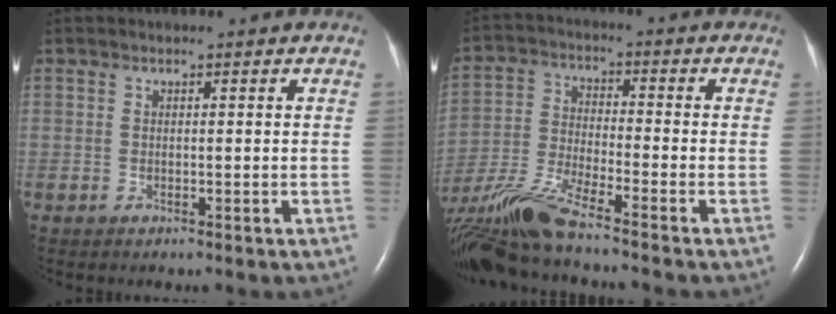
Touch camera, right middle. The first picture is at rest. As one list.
[{"total": 12.8, "force": [-10.8, -0.6, 6.9], "torque": [-0.152, -0.020, -0.208]}]